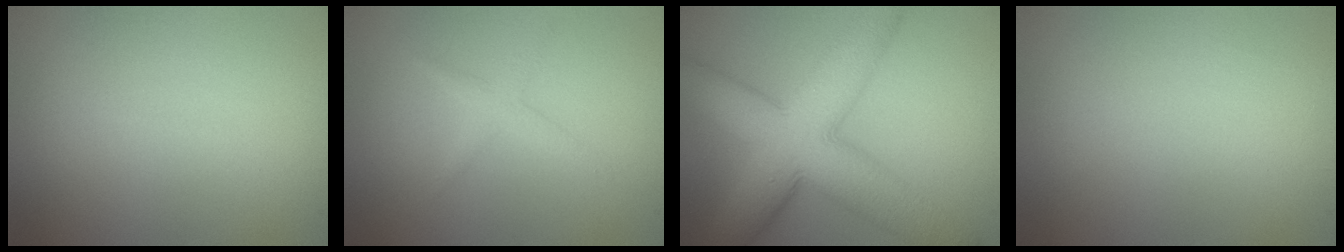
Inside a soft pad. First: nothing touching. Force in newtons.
{"total": 1.3, "press": 1.3, "slide": 0.1}
{"total": 10.8, "press": 10.8, "slide": 0.2}
{"total": 0.0}